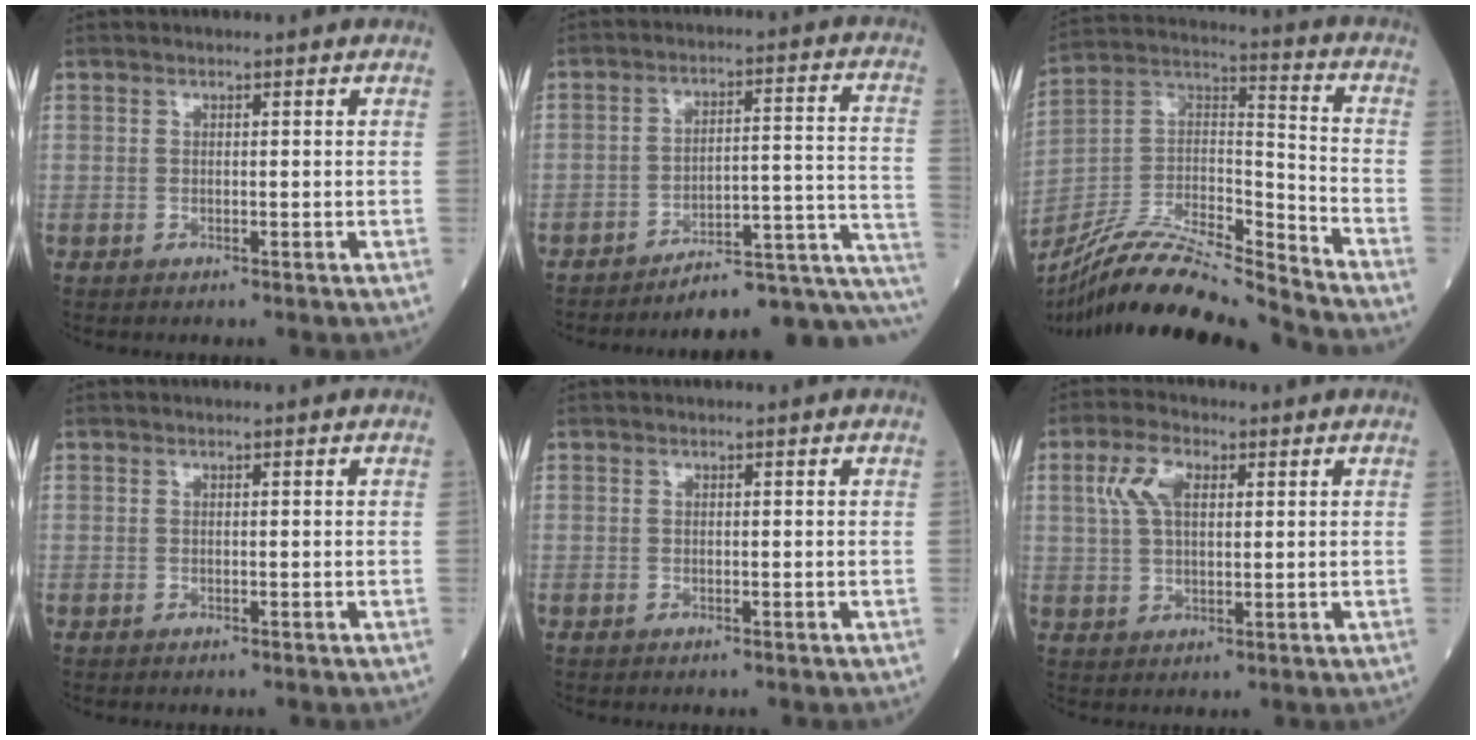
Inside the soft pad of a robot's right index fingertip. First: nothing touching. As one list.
[{"total": 13.3, "force": [-11.9, 1.4, 5.8], "torque": [-0.039, 0.058, -0.159]}, {"total": 19.5, "force": [-17.9, 0.2, 7.6], "torque": [-0.159, 0.016, -0.325]}, {"total": 0.0}, {"total": 0.0}, {"total": 6.0, "force": [2.1, 2.7, 4.9], "torque": [-0.111, 0.014, 0.044]}]